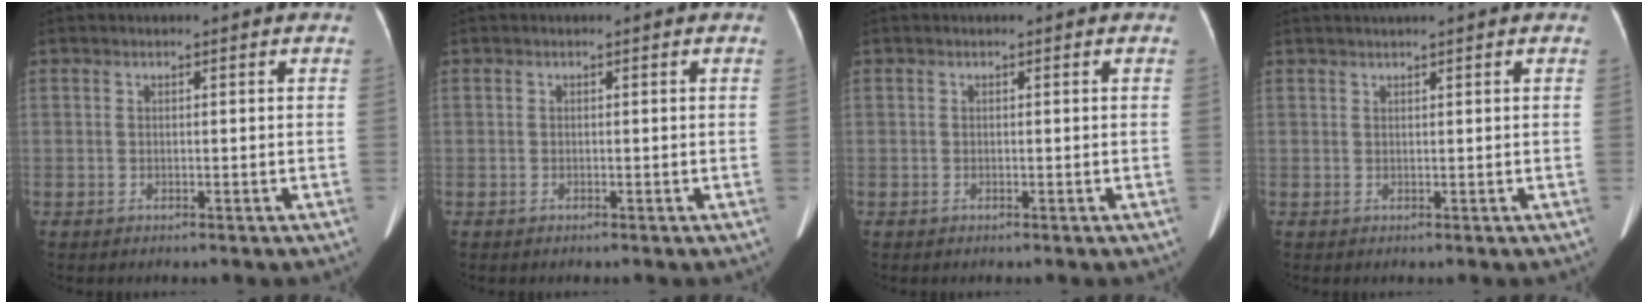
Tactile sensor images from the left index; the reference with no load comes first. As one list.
[{"total": 0.0}, {"total": 0.0}, {"total": 2.4, "force": [2.0, -0.3, 1.4], "torque": [-0.015, 0.023, 0.034]}]